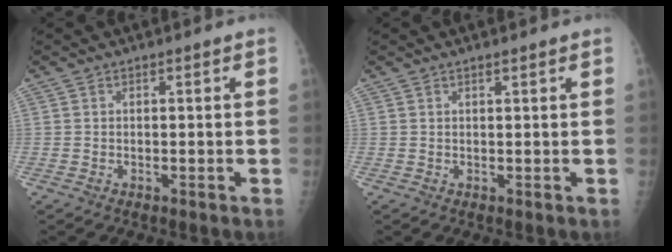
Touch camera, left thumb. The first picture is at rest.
{"total": 0.8, "force": [0.6, 0.0, 0.5], "torque": [-0.007, -0.003, 0.011]}